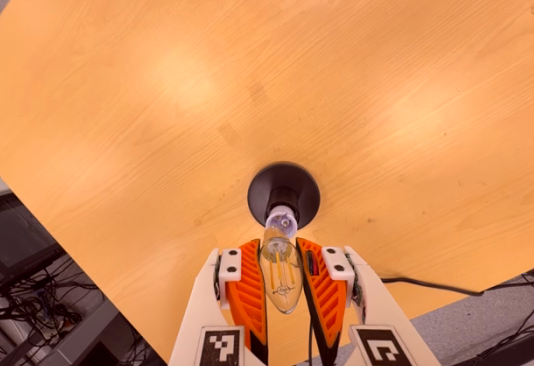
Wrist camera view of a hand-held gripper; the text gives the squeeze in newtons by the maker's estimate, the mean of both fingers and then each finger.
{"total": 20.7, "left": 22.2, "right": 19.1}